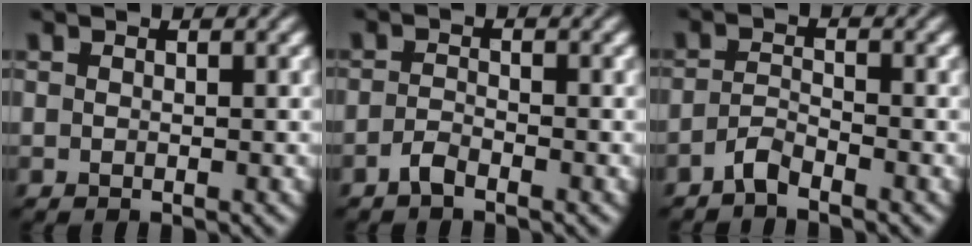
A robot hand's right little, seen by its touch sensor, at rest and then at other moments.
{"total": 1.7, "force": [-1.6, -0.5, 0.4], "torque": [0.000, -0.004, -0.028]}
{"total": 2.3, "force": [-2.1, 0.1, 0.8], "torque": [-0.013, -0.008, -0.034]}